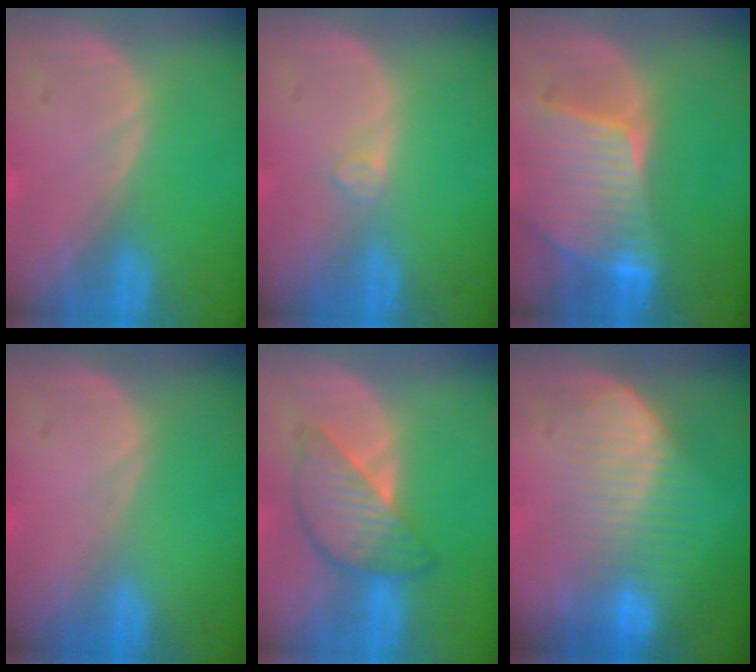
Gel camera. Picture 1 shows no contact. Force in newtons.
{"total": 1.2, "press": 1.2, "slide": 0.3}
{"total": 9.3, "press": 8.1, "slide": 4.4}
{"total": 0.0}
{"total": 6.3, "press": 6.3, "slide": 0.3}
{"total": 6.8, "press": 6.7, "slide": 1.3}